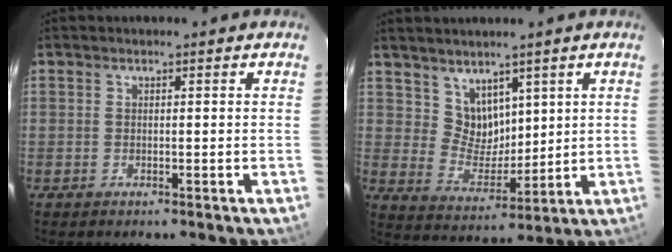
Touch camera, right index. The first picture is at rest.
{"total": 7.1, "force": [4.6, 5.0, 2.2], "torque": [-0.032, -0.001, 0.099]}